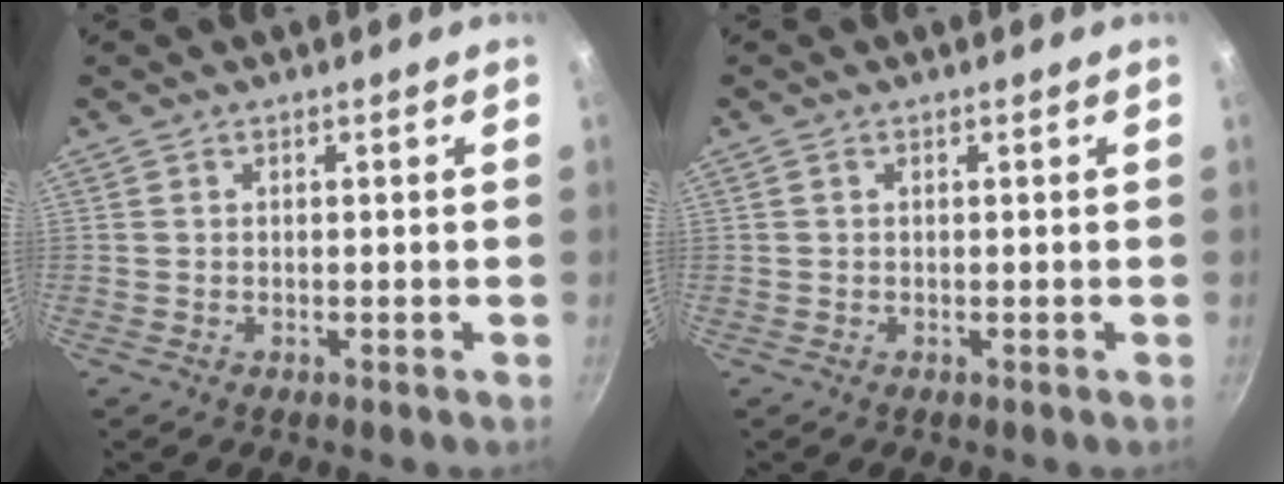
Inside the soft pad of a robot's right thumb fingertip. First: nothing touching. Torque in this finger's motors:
{"motor_torque": [-0.55, 0.39, -0.27, 0.12, 0.06]}